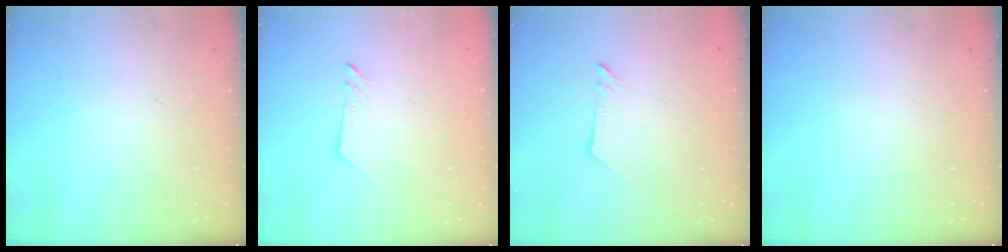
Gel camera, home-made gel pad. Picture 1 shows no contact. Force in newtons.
{"total": 2.6, "press": 2.6, "slide": 0.3}
{"total": 2.6, "press": 2.6, "slide": 0.3}
{"total": 0.0}